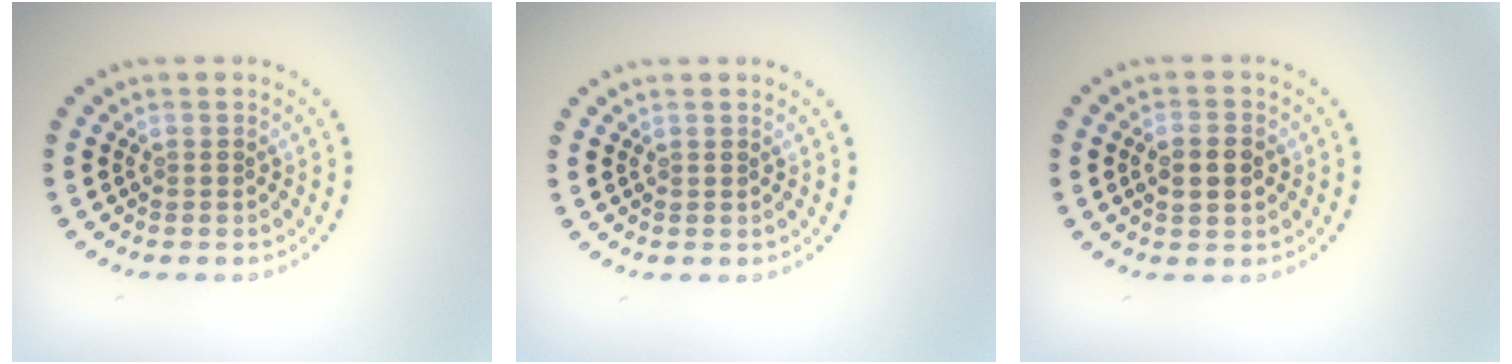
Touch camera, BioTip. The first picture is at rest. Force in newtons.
{"total": 0.0}
{"total": 2.6, "press": 2.6, "slide": 0.2}